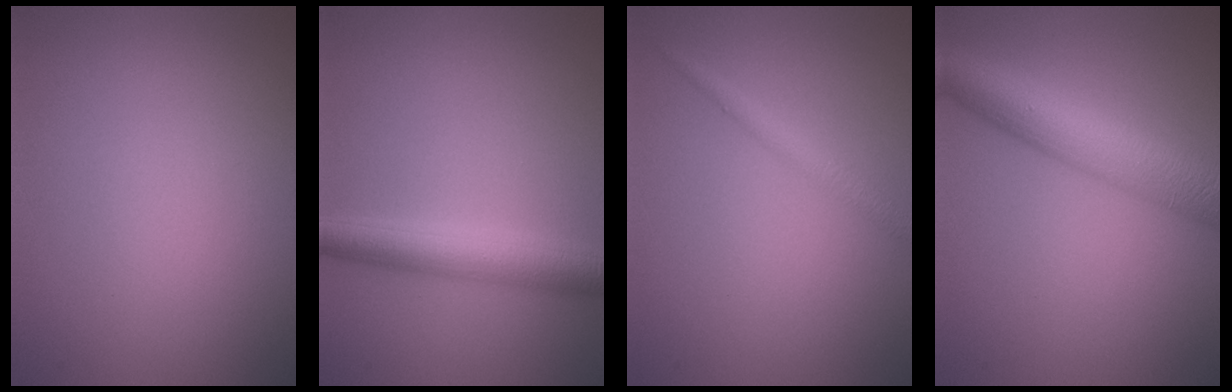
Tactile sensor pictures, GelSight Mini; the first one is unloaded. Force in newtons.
{"total": 4.4, "press": 4.4, "slide": 0.1}
{"total": 1.8, "press": 1.8, "slide": 0.1}
{"total": 7.2, "press": 7.2, "slide": 0.3}